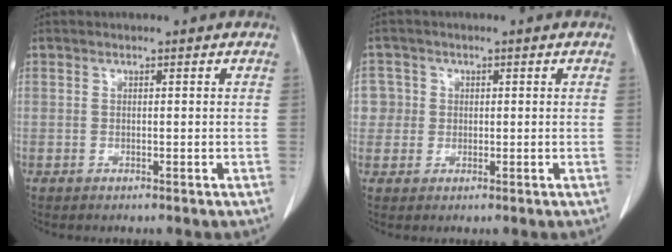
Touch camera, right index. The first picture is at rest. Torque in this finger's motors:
{"motor_torque": [0.07, 0.01, 0.04, 0.01]}